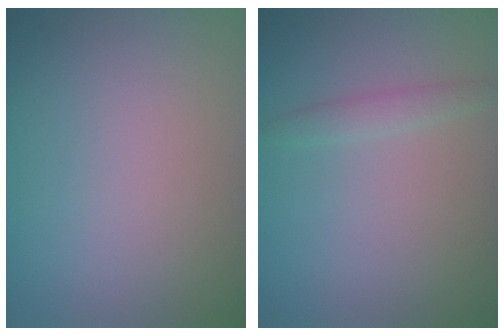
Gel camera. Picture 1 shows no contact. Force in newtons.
{"total": 1.3, "press": 1.3, "slide": 0.0}